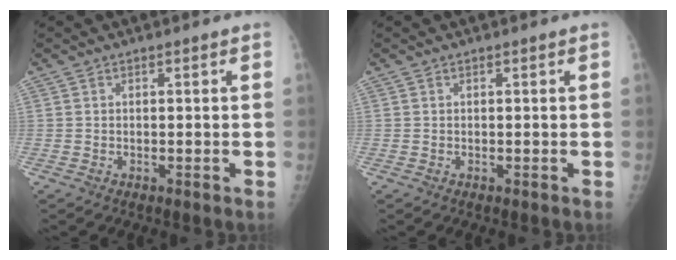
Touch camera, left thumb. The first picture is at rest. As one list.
[{"total": 0.0}]